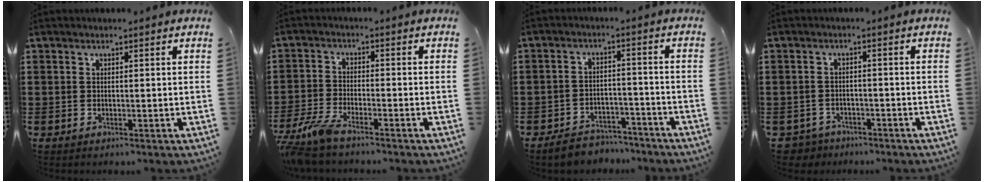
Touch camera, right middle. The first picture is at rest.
{"total": 5.1, "force": [-4.3, 0.5, 2.8], "torque": [-0.090, -0.020, -0.091]}
{"total": 4.5, "force": [-4.4, 1.1, -0.2], "torque": [-0.002, 0.006, -0.091]}
{"total": 2.6, "force": [-2.5, 0.8, -0.2], "torque": [-0.006, -0.001, -0.057]}